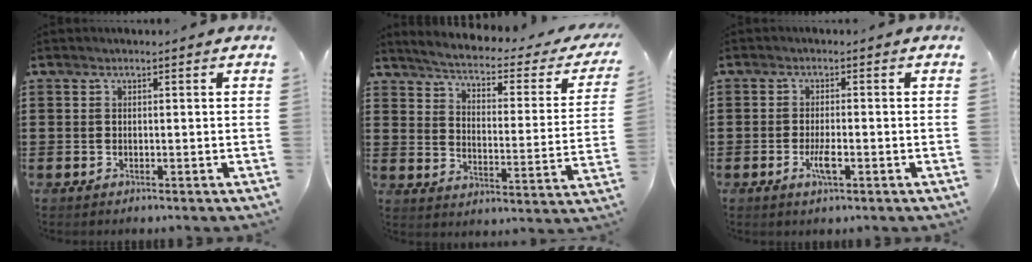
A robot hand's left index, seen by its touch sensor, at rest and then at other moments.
{"total": 2.5, "force": [2.0, -0.1, 1.5], "torque": [-0.045, -0.028, 0.022]}
{"total": 3.3, "force": [-1.1, 0.7, 3.0], "torque": [-0.065, -0.005, -0.022]}